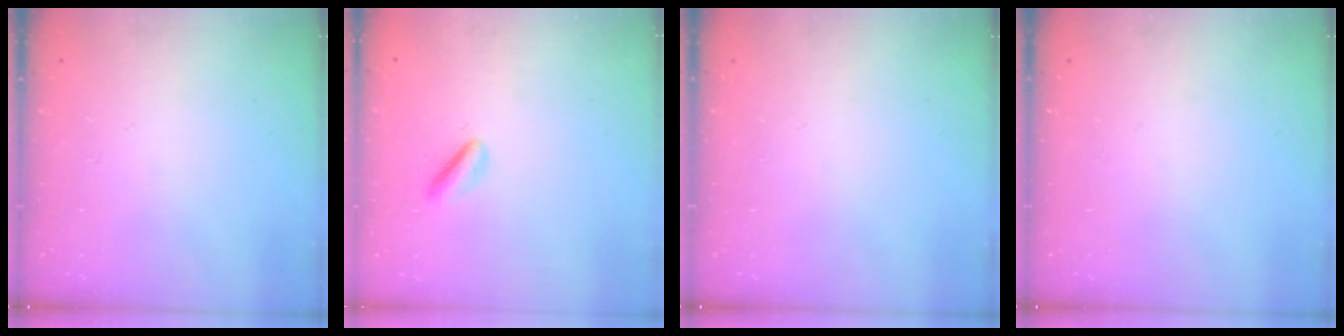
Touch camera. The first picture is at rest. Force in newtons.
{"total": 2.1, "press": 1.9, "slide": 0.9}
{"total": 0.0}
{"total": 0.0}